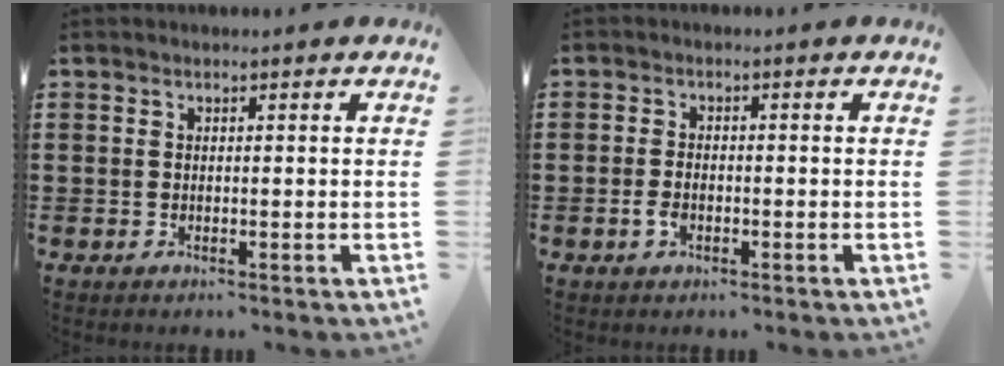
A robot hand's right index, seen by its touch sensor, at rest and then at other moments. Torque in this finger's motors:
{"motor_torque": [1.09, 1.05, 0.23, 0.07]}